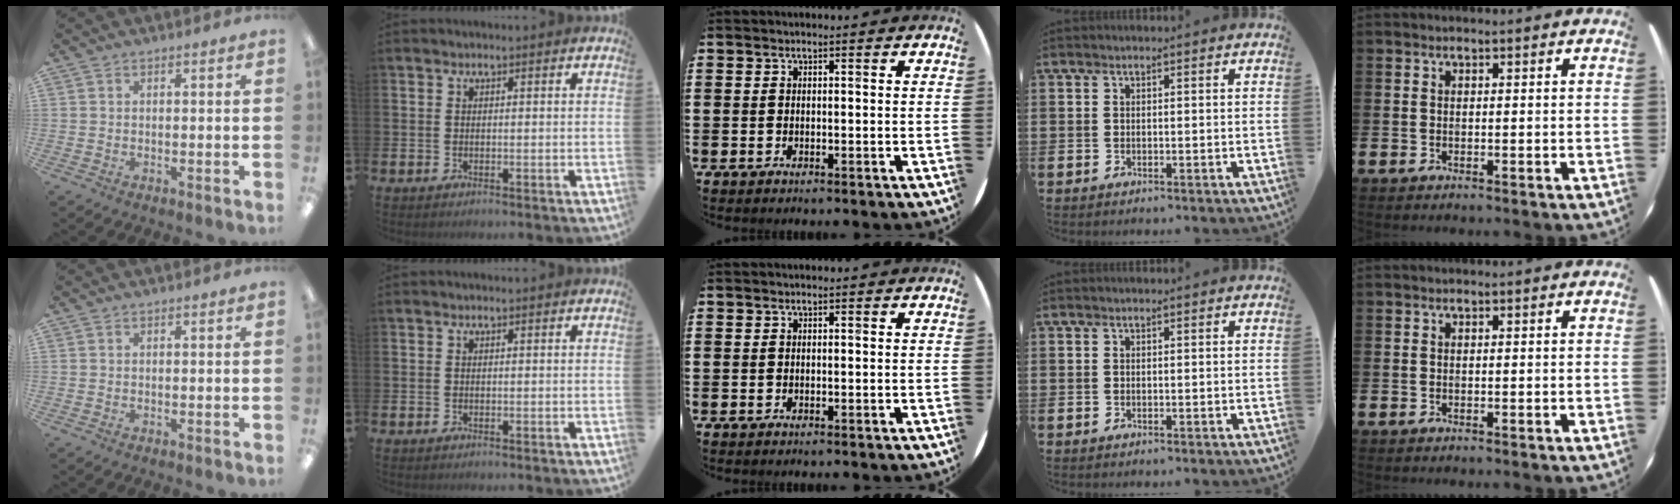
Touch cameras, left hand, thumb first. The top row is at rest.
{}